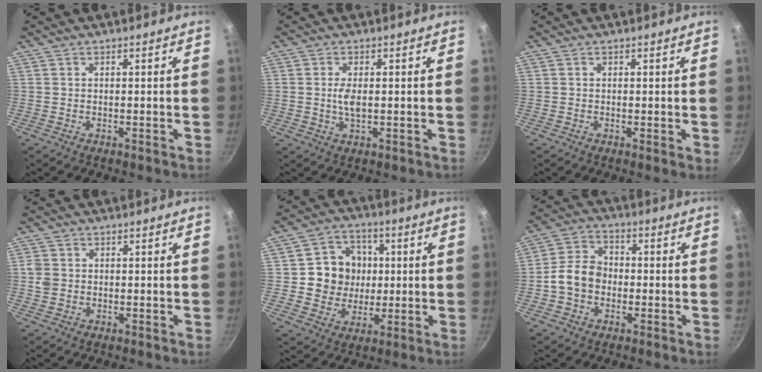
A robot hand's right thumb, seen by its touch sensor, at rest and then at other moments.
{"total": 3.2, "force": [0.1, 1.4, 2.9], "torque": [-0.059, -0.001, 0.002]}
{"total": 0.7, "force": [0.0, 0.1, 0.6], "torque": [-0.009, -0.004, -0.003]}
{"total": 2.7, "force": [-0.1, 2.4, 1.2], "torque": [-0.017, 0.005, -0.003]}
{"total": 11.0, "force": [0.9, 10.2, 4.0], "torque": [-0.025, 0.008, 0.011]}
{"total": 8.0, "force": [-1.6, 6.3, 4.6], "torque": [-0.058, 0.027, -0.043]}